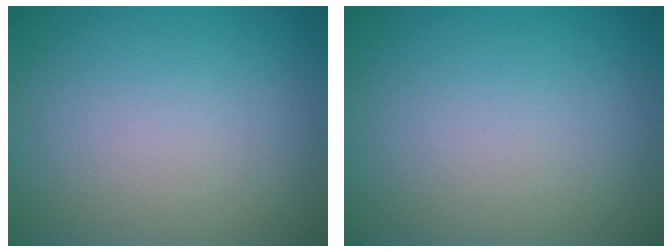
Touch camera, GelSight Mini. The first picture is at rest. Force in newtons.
{"total": 0.0}